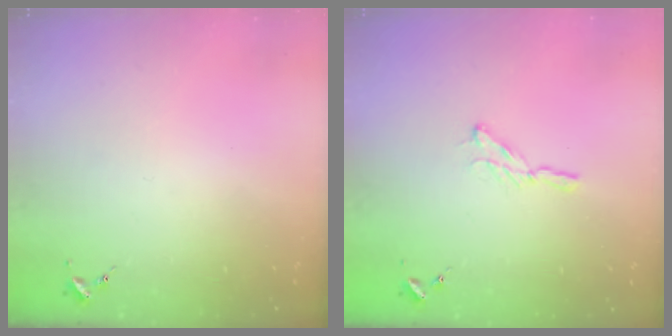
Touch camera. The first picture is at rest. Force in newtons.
{"total": 5.3, "press": 5.3, "slide": 0.5}